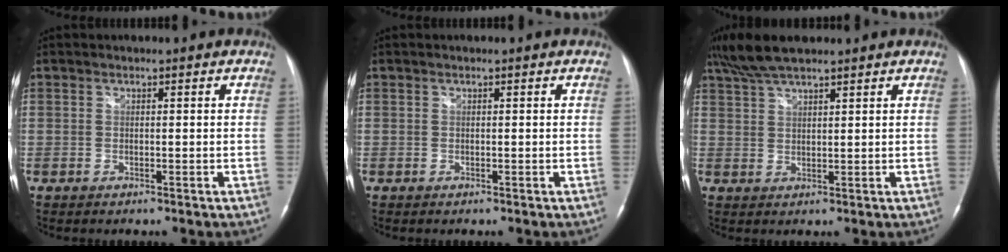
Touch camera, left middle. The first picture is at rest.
{"total": 0.0}
{"total": 7.2, "force": [5.9, 1.1, 3.9], "torque": [-0.085, 0.027, 0.113]}